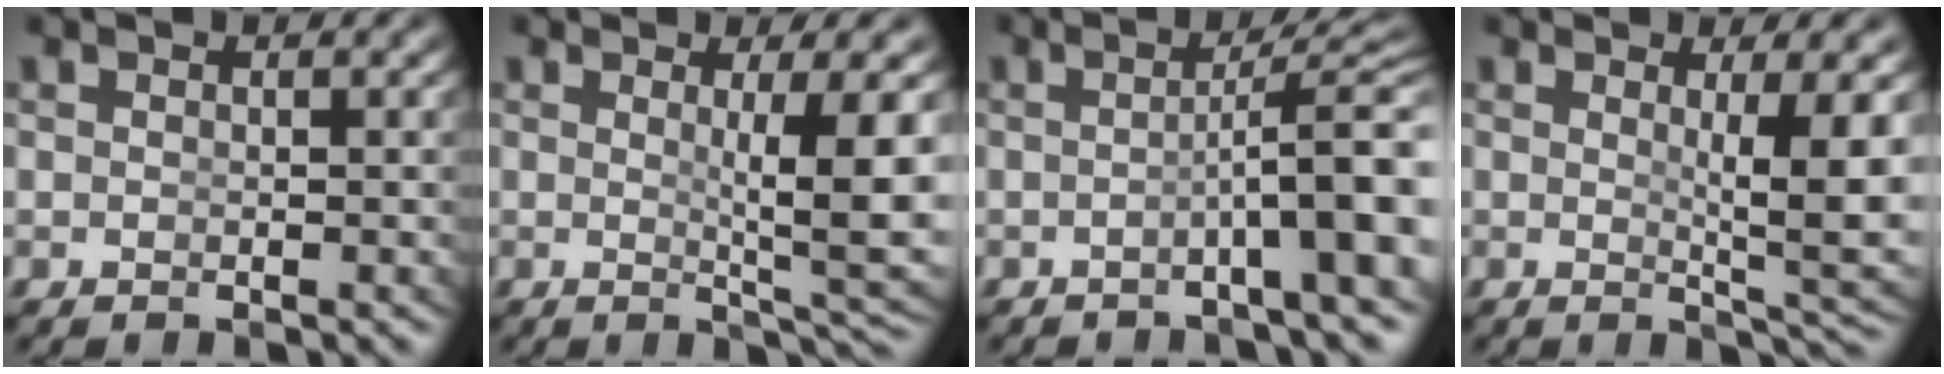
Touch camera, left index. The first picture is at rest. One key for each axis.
{"total": 6.3, "fx": 0.5, "fy": 0.8, "fz": 6.3, "tx": -0.077, "ty": -0.015, "tz": 0.017}
{"total": 5.6, "fx": -2.1, "fy": 0.5, "fz": 5.2, "tx": -0.056, "ty": 0.008, "tz": -0.032}
{"total": 5.7, "fx": 0.8, "fy": 0.6, "fz": 5.6, "tx": -0.069, "ty": -0.014, "tz": 0.021}